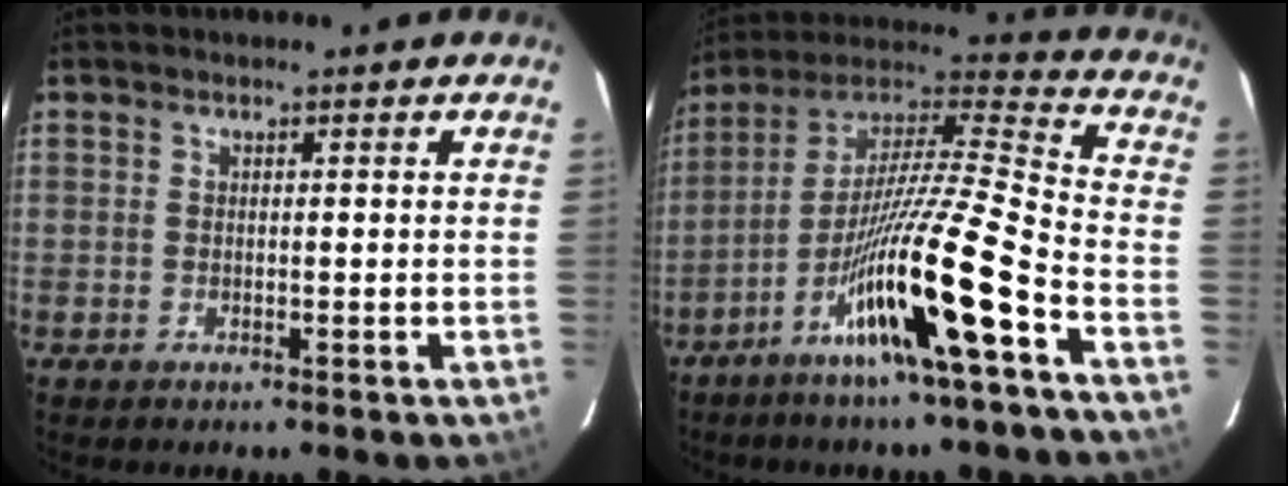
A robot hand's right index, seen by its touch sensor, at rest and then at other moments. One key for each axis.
{"total": 19.7, "fx": -10.2, "fy": 0.2, "fz": 16.9, "tx": -0.300, "ty": -0.029, "tz": -0.189}